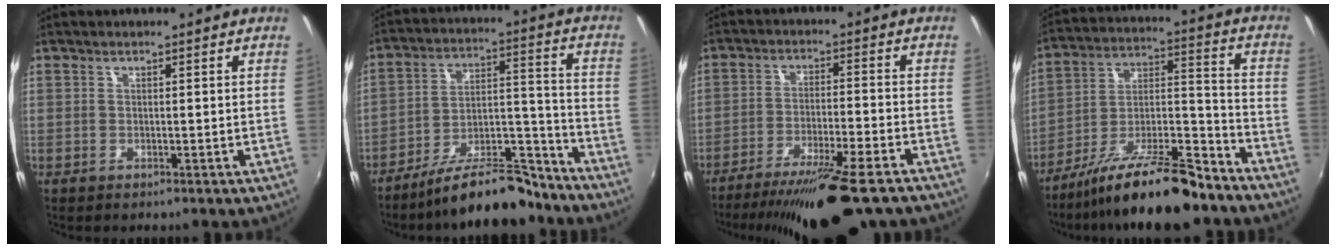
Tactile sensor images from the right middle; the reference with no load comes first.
{"total": 16.4, "force": [-13.7, 4.4, 8.0], "torque": [-0.137, 0.022, -0.201]}
{"total": 17.4, "force": [-14.0, 2.3, 10.1], "torque": [-0.186, -0.033, -0.215]}
{"total": 17.8, "force": [-13.6, 3.5, 10.9], "torque": [-0.192, -0.001, -0.220]}